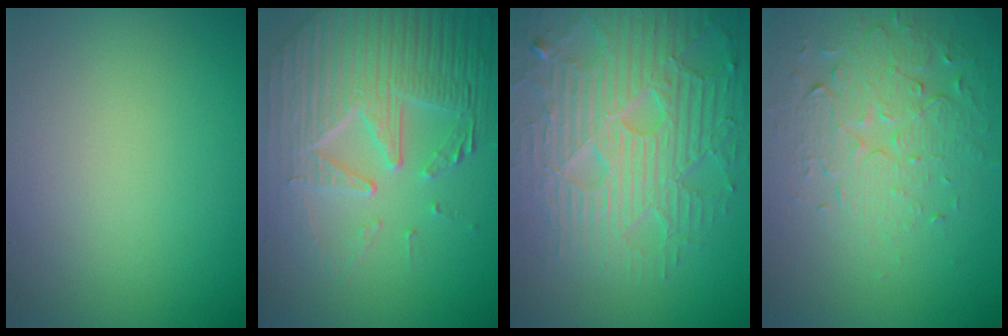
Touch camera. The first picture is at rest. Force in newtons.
{"total": 7.4, "press": 5.4, "slide": 5.0}
{"total": 8.4, "press": 6.1, "slide": 5.8}
{"total": 5.4, "press": 3.6, "slide": 4.0}